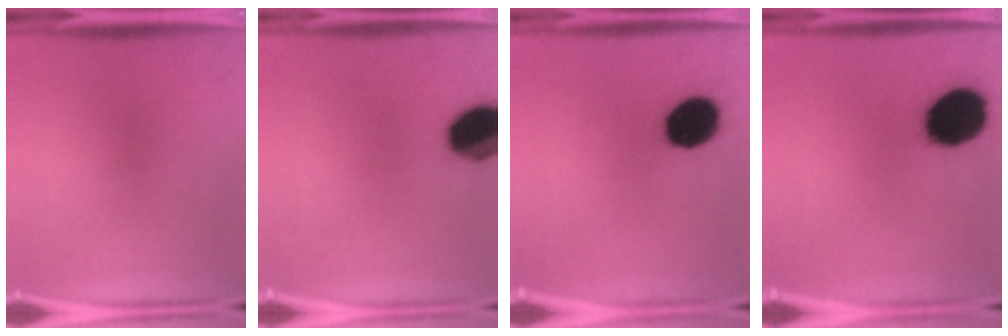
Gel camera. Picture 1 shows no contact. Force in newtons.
{"total": 15.0}
{"total": 14.8}
{"total": 19.7}